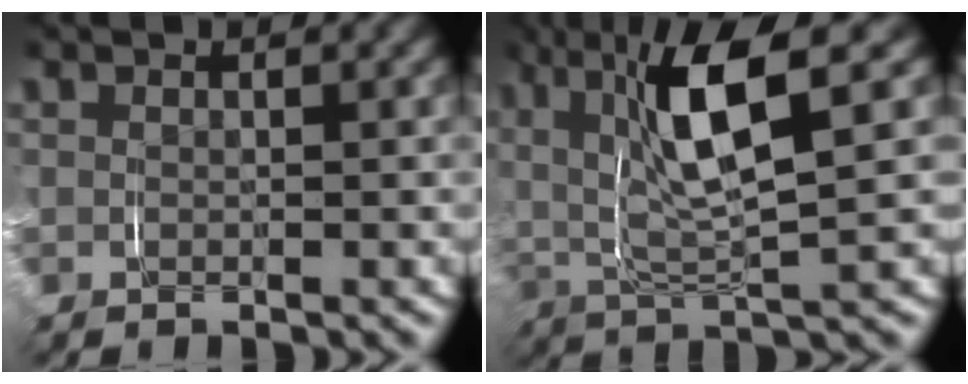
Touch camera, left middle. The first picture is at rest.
{"total": 8.0, "force": [2.4, 2.9, 7.1], "torque": [-0.142, 0.012, 0.032]}